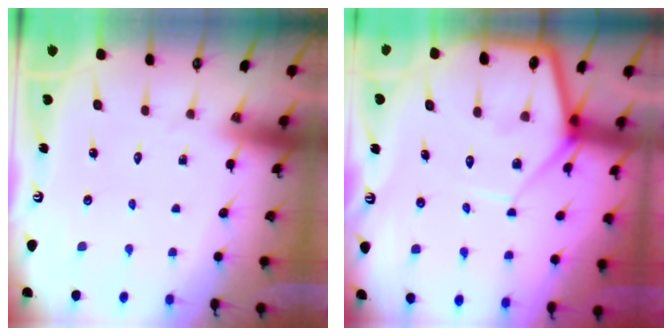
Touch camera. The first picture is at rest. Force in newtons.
{"total": 10.1, "press": 10.0, "slide": 0.8}